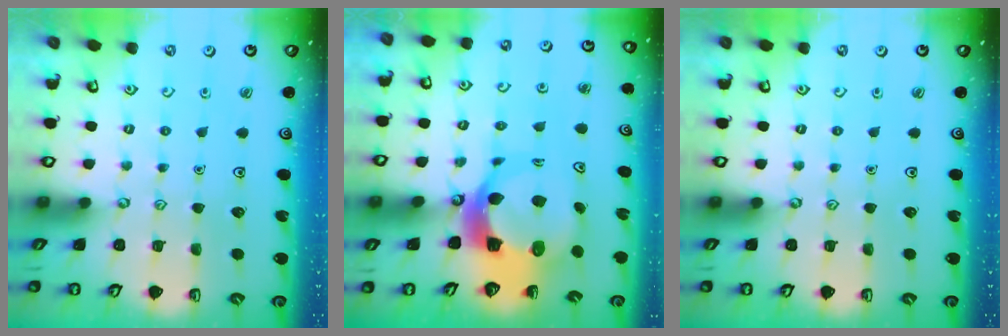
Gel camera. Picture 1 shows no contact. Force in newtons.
{"total": 10.1, "press": 10.0, "slide": 1.5}
{"total": 0.0}